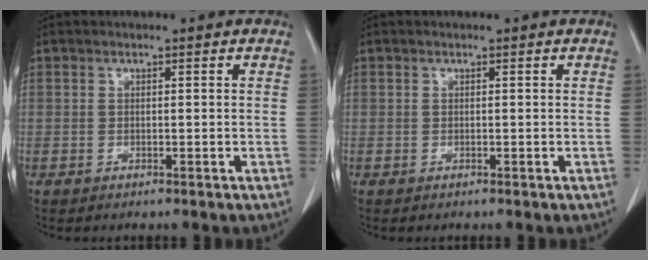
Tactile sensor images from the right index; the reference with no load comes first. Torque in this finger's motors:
{"motor_torque": [-0.01, -0.01, 0.00, 0.00]}